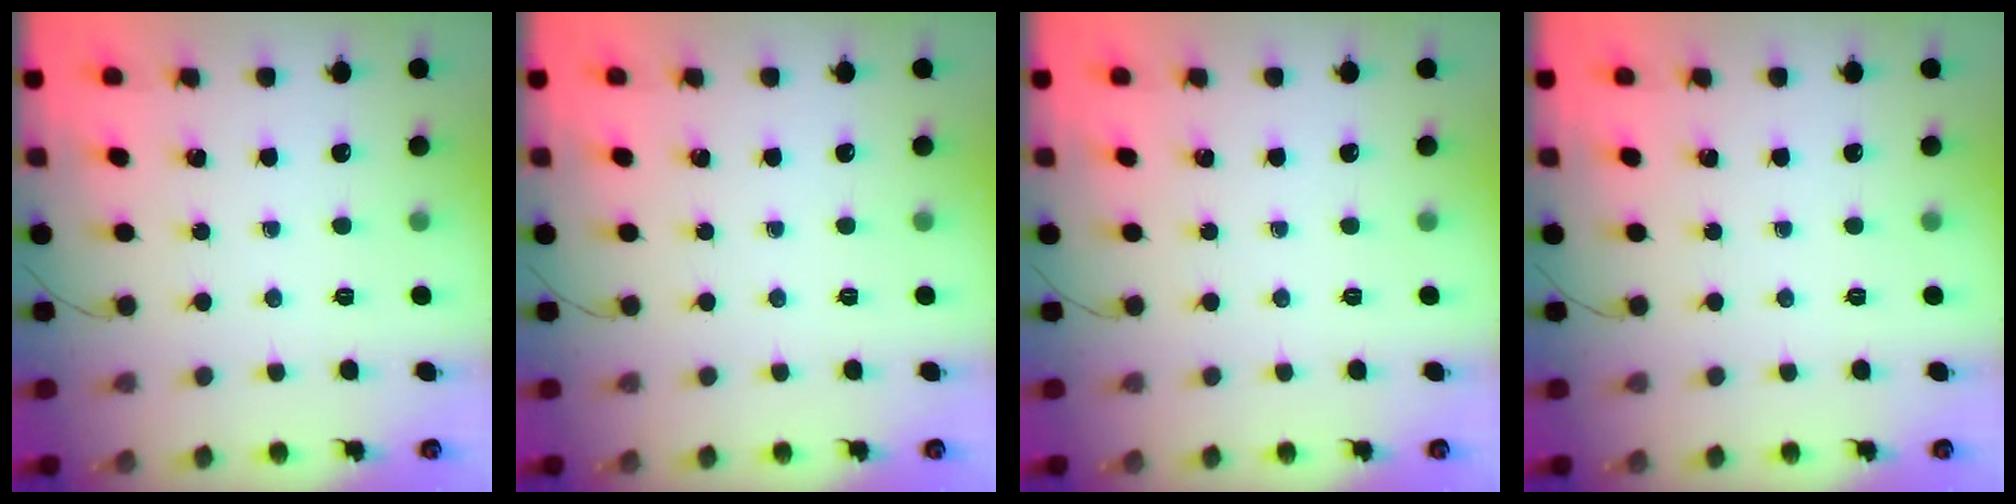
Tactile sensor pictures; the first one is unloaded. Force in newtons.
{"total": 0.0}
{"total": 0.0}
{"total": 0.0}